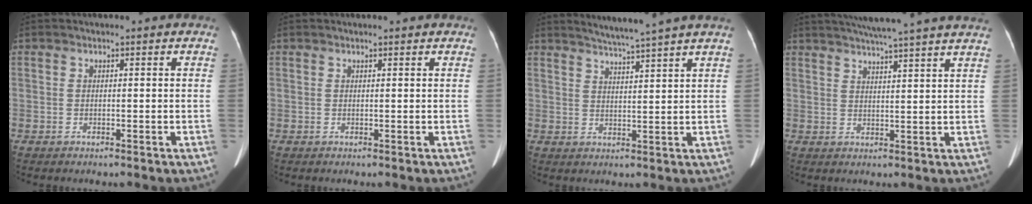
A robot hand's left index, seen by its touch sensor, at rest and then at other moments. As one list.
[{"total": 1.3, "force": [1.2, 0.0, 0.5], "torque": [-0.008, 0.009, 0.014]}, {"total": 6.9, "force": [6.1, -1.7, 2.8], "torque": [-0.047, 0.003, 0.087]}, {"total": 15.5, "force": [13.6, -1.0, 7.5], "torque": [-0.125, 0.005, 0.171]}]